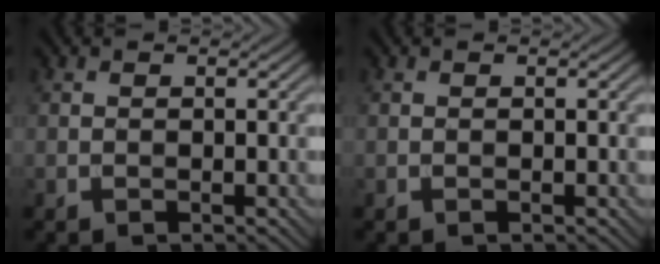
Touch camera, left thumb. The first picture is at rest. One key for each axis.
{"total": 0.0}